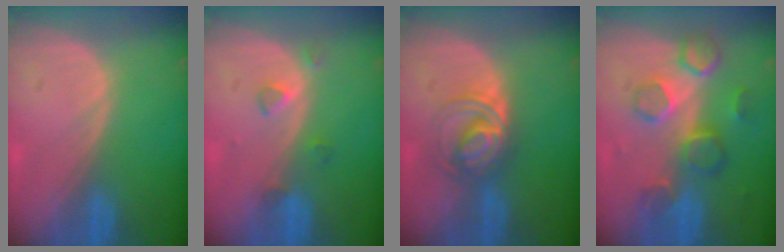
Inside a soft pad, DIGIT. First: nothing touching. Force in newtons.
{"total": 2.5, "press": 2.3, "slide": 0.9}
{"total": 6.0, "press": 5.6, "slide": 2.2}
{"total": 8.6, "press": 7.7, "slide": 3.7}